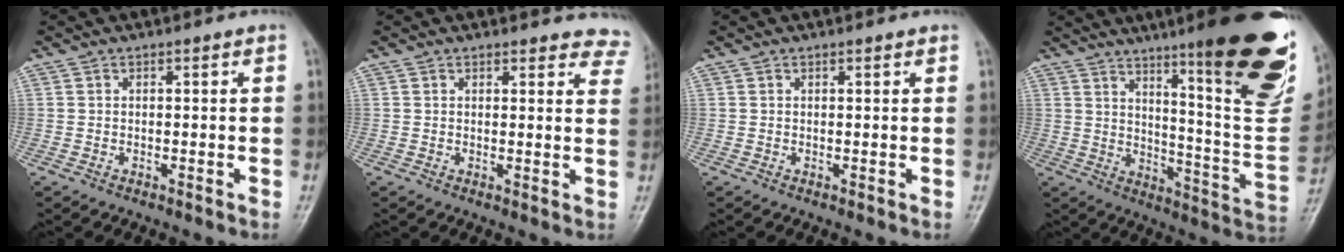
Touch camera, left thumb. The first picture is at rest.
{"total": 8.6, "force": [8.1, 2.7, 1.0], "torque": [0.043, -0.036, 0.057]}
{"total": 0.8, "force": [0.7, 0.0, 0.4], "torque": [-0.008, -0.001, 0.010]}
{"total": 26.9, "force": [14.8, 4.5, 22.0], "torque": [-0.255, -0.069, 0.219]}